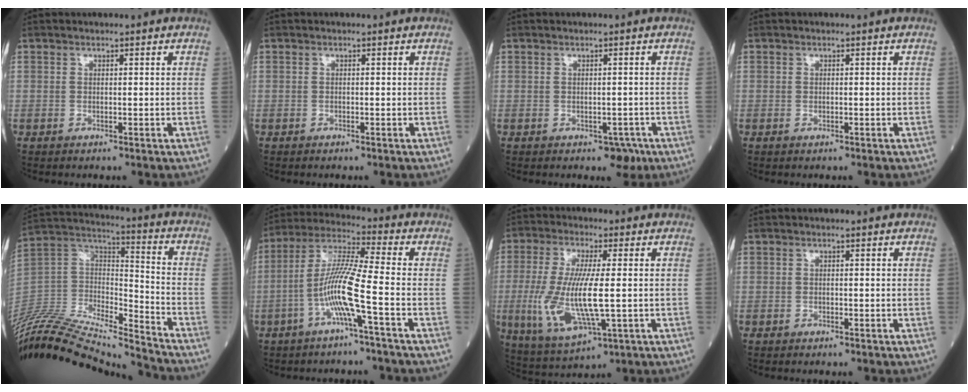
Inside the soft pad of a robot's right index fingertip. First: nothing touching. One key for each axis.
{"total": 0.0}
{"total": 2.2, "fx": -1.1, "fy": 1.4, "fz": 1.3, "tx": -0.009, "ty": 0.001, "tz": -0.007}
{"total": 0.0}
{"total": 25.5, "fx": -24.1, "fy": 1.5, "fz": 8.3, "tx": -0.188, "ty": -0.003, "tz": -0.416}
{"total": 9.3, "fx": -3.3, "fy": -0.5, "fz": 8.7, "tx": -0.176, "ty": 0.010, "tz": -0.070}
{"total": 12.5, "fx": -1.2, "fy": 2.8, "fz": 12.1, "tx": -0.263, "ty": -0.016, "tz": -0.016}
{"total": 0.0}